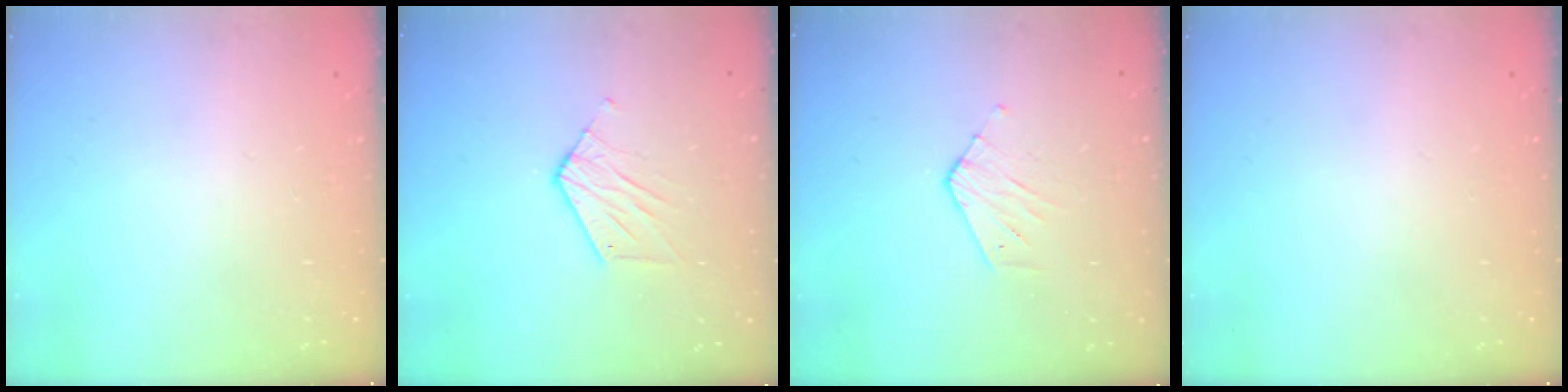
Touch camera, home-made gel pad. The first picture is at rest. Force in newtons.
{"total": 6.9, "press": 6.9, "slide": 0.4}
{"total": 3.3, "press": 3.3, "slide": 0.3}
{"total": 0.0}